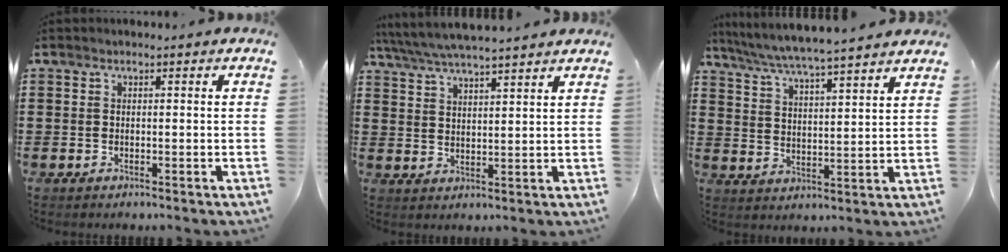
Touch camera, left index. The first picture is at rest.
{"total": 5.0, "force": [4.7, -0.1, 1.7], "torque": [-0.048, -0.024, 0.081]}
{"total": 5.0, "force": [4.7, -0.6, 1.6], "torque": [-0.053, -0.032, 0.077]}